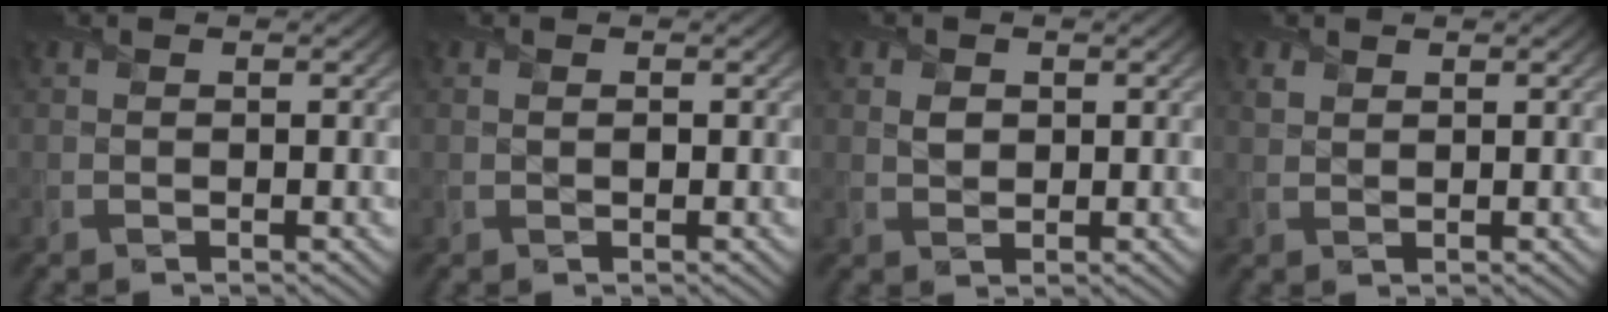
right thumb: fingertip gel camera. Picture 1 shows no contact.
{"total": 0.0}
{"total": 1.4, "force": [0.3, 1.2, 0.5], "torque": [-0.009, -0.004, 0.009]}
{"total": 0.8, "force": [0.7, 0.5, -0.1], "torque": [-0.001, -0.004, 0.020]}